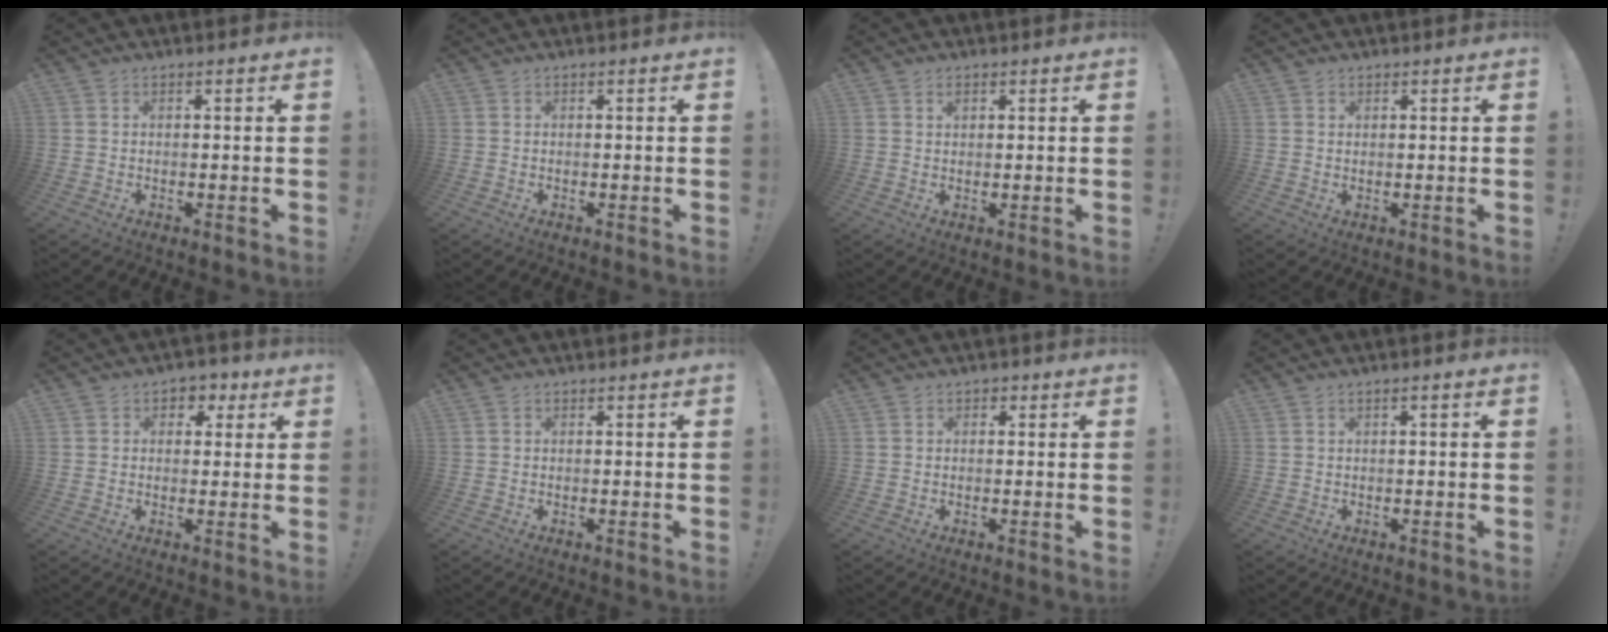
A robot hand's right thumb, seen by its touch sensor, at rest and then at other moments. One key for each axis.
{"total": 0.0}
{"total": 1.0, "fx": 0.7, "fy": 0.6, "fz": 0.4, "tx": 0.002, "ty": -0.003, "tz": 0.012}
{"total": 0.7, "fx": 0.6, "fy": 0.1, "fz": 0.4, "tx": -0.007, "ty": 0.000, "tz": 0.011}
{"total": 4.3, "fx": 1.3, "fy": 3.9, "fz": 1.5, "tx": -0.006, "ty": -0.004, "tz": 0.021}
{"total": 0.0}
{"total": 1.3, "fx": 0.0, "fy": 1.2, "fz": 0.6, "tx": -0.002, "ty": 0.000, "tz": -0.002}
{"total": 1.2, "fx": -0.1, "fy": 0.0, "fz": 1.2, "tx": -0.023, "ty": 0.001, "tz": -0.002}